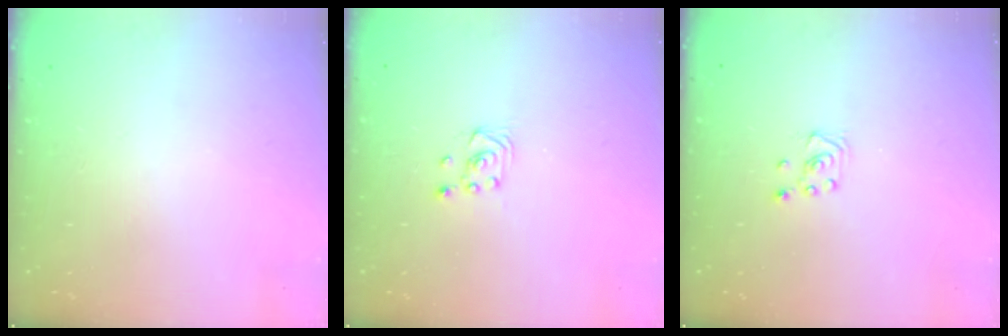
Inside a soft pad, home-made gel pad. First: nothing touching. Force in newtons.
{"total": 3.1, "press": 2.8, "slide": 1.3}
{"total": 3.0, "press": 2.9, "slide": 0.3}